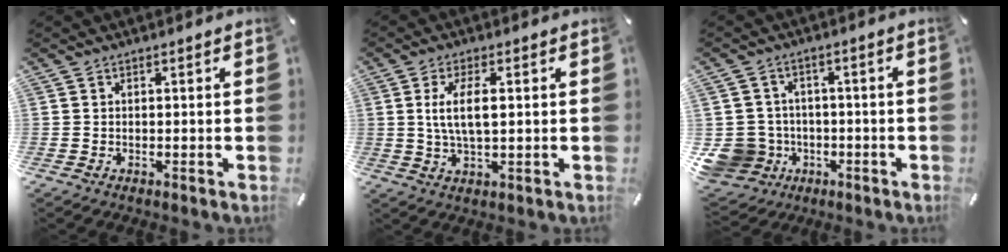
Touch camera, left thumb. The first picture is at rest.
{"total": 7.4, "force": [1.2, 2.6, 6.9], "torque": [-0.148, 0.002, 0.016]}
{"total": 10.0, "force": [-3.0, 9.1, 2.6], "torque": [-0.072, 0.021, -0.049]}